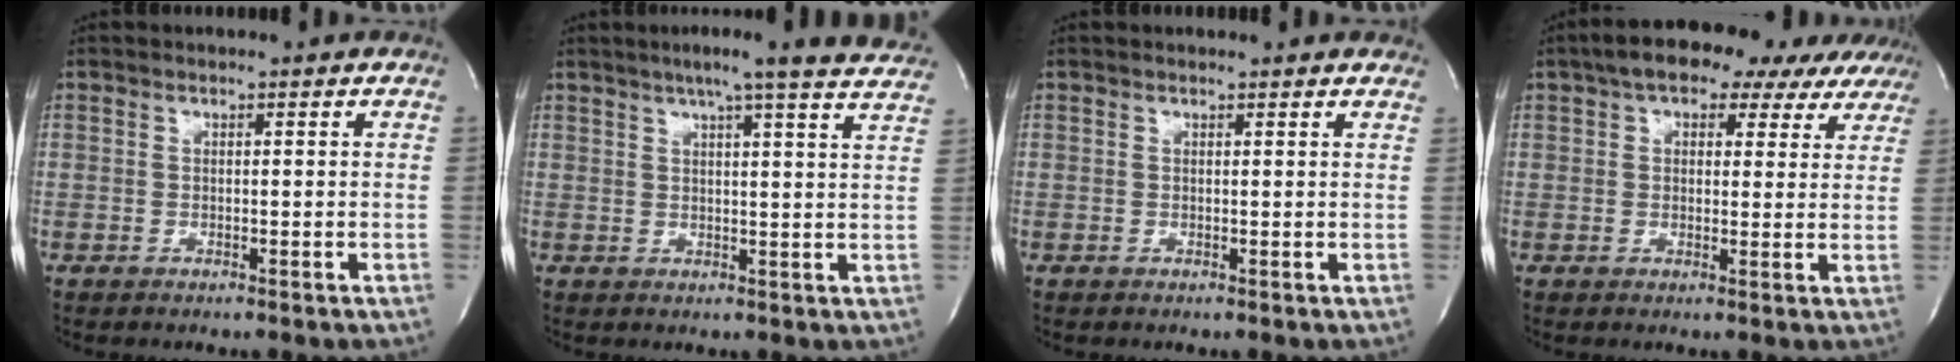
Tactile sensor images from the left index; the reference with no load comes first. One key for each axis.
{"total": 16.3, "fx": 13.9, "fy": -0.1, "fz": 8.5, "tx": -0.127, "ty": -0.005, "tz": 0.159}
{"total": 3.0, "fx": 2.8, "fy": 0.5, "fz": 1.0, "tx": -0.020, "ty": 0.009, "tz": 0.024}
{"total": 13.2, "fx": 9.8, "fy": 5.5, "fz": 6.9, "tx": -0.090, "ty": 0.038, "tz": 0.122}